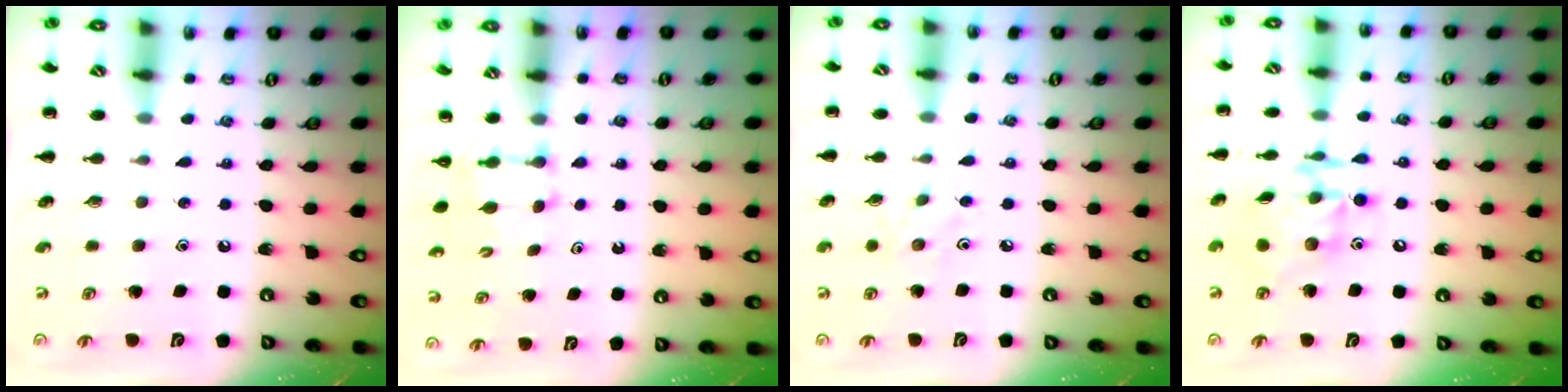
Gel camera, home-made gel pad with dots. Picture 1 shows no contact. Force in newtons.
{"total": 2.6, "press": 2.4, "slide": 1.0}
{"total": 4.0, "press": 3.8, "slide": 1.3}
{"total": 14.5, "press": 14.3, "slide": 2.2}